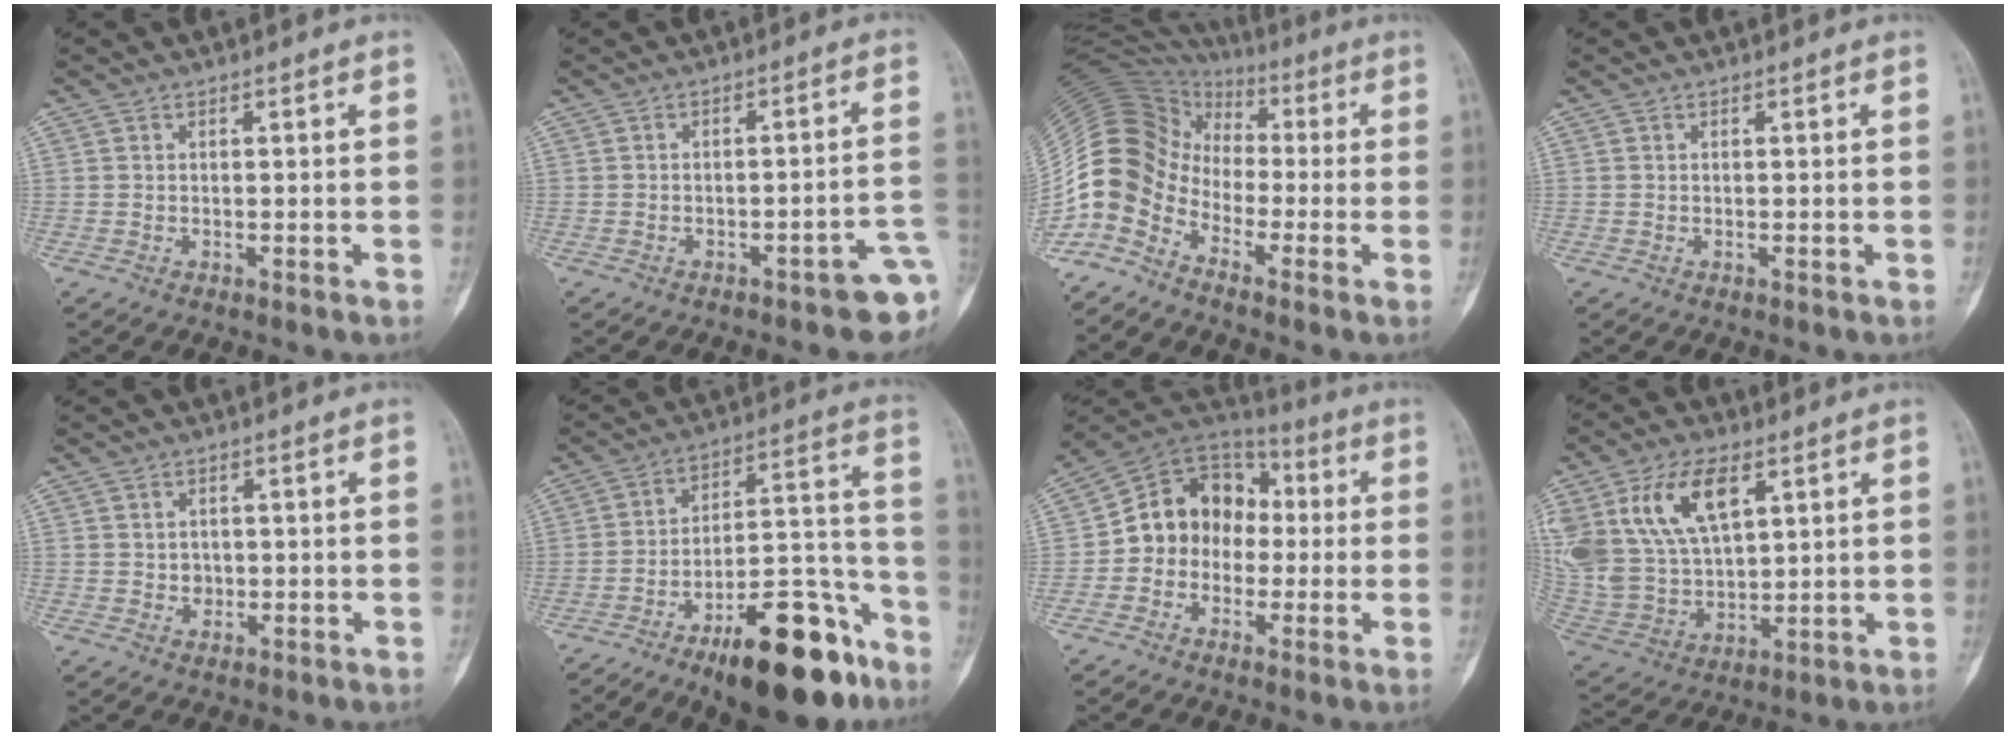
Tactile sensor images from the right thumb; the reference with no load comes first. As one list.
[{"total": 8.3, "force": [-4.1, 2.5, 6.8], "torque": [-0.064, 0.030, -0.046]}, {"total": 13.2, "force": [-6.4, 9.2, 6.9], "torque": [-0.132, 0.066, -0.139]}, {"total": 0.0}, {"total": 2.0, "force": [0.0, 1.9, 0.8], "torque": [0.000, 0.004, 0.003]}, {"total": 22.2, "force": [-13.9, 8.1, 15.3], "torque": [-0.179, 0.100, -0.213]}, {"total": 13.5, "force": [-0.9, 11.3, 7.4], "torque": [-0.082, 0.043, -0.031]}, {"total": 19.1, "force": [8.1, 10.8, 13.5], "torque": [-0.268, -0.018, 0.164]}]